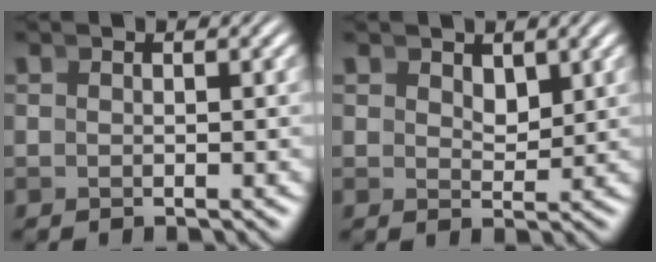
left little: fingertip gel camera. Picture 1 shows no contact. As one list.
[{"total": 1.4, "force": [1.3, -0.1, 0.5], "torque": [0.006, -0.009, 0.029]}]